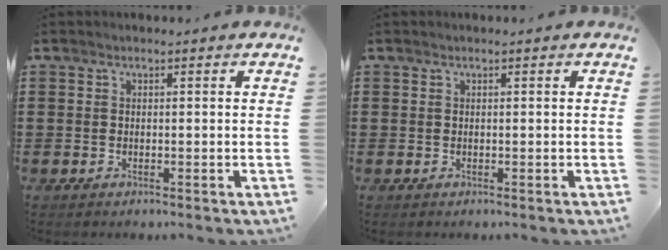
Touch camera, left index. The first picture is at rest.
{"total": 0.0}